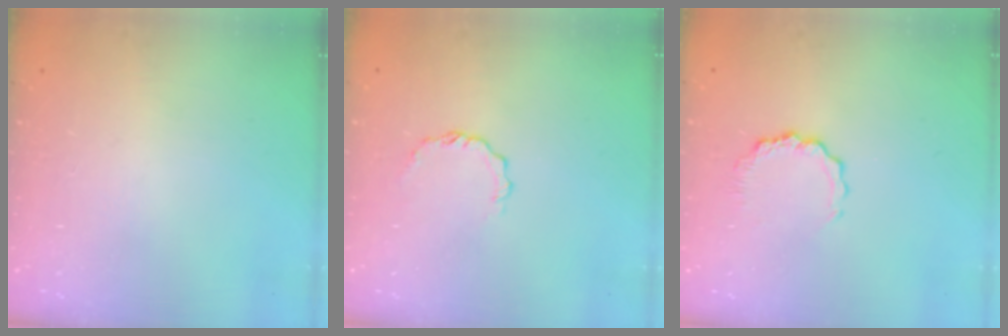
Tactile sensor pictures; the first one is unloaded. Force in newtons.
{"total": 3.7, "press": 3.7, "slide": 0.3}
{"total": 4.7, "press": 4.7, "slide": 0.6}